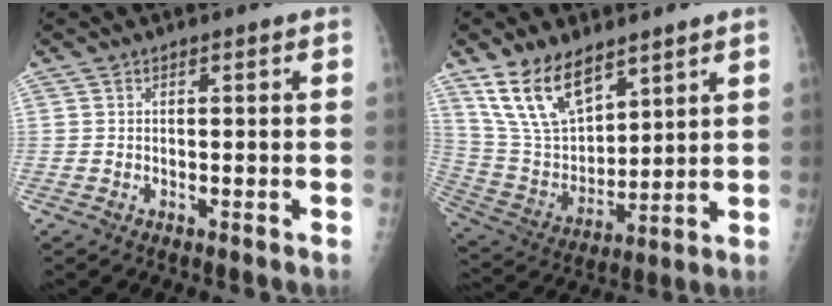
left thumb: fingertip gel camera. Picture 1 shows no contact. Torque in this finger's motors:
{"motor_torque": [1.07, 1.11, 1.37, -1.10, 0.40]}